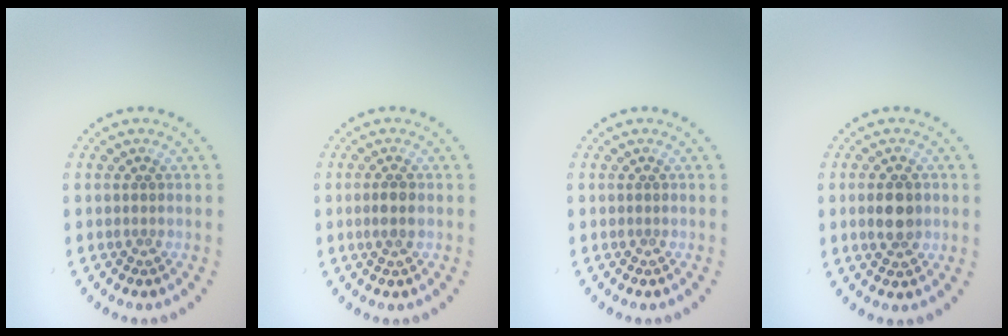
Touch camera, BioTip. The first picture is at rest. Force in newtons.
{"total": 1.4, "press": 1.3, "slide": 0.5}
{"total": 0.0}
{"total": 3.3, "press": 3.3, "slide": 0.1}